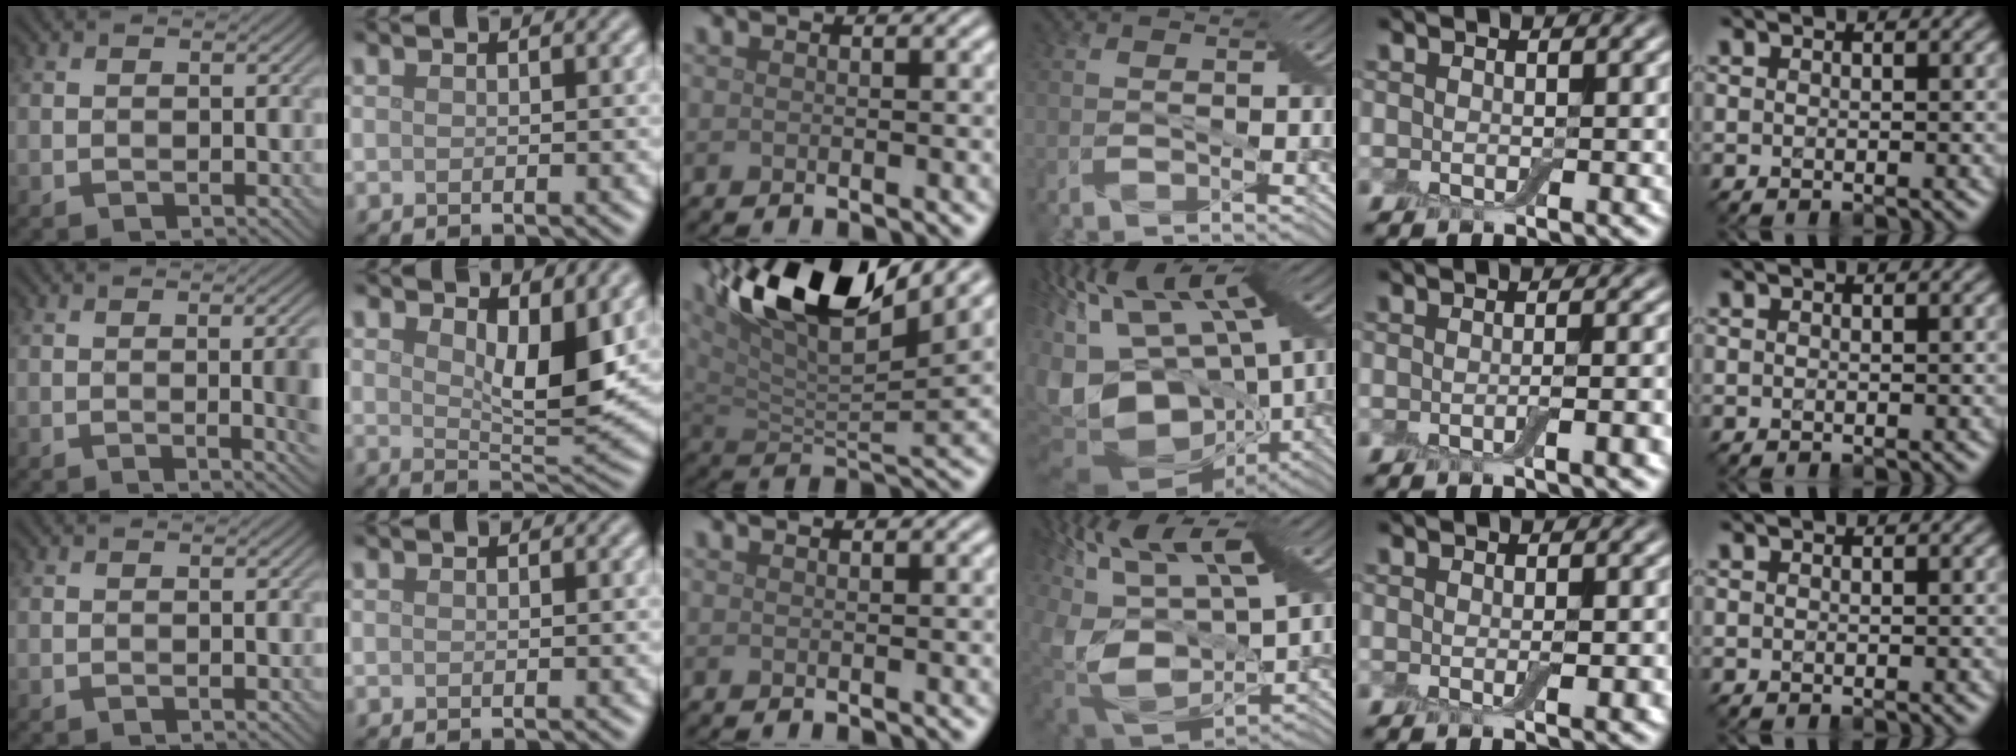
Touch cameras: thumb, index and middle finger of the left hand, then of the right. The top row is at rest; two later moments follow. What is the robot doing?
{"motion": "insert", "object": "backpack"}